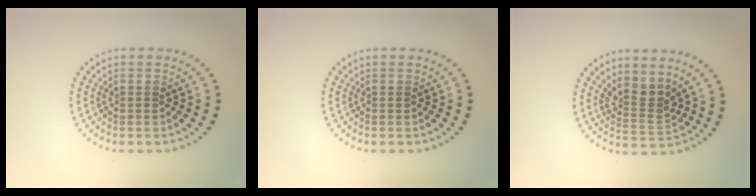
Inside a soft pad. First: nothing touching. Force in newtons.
{"total": 0.0}
{"total": 2.7, "press": 2.0, "slide": 1.8}